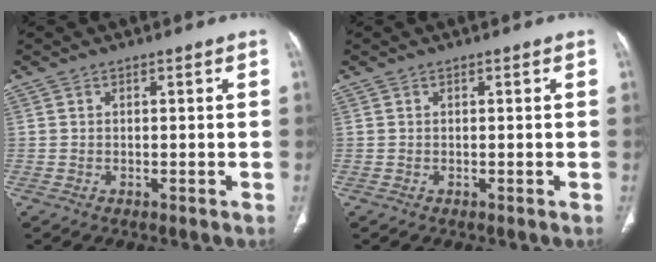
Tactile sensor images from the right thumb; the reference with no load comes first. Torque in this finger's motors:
{"motor_torque": [0.01, -0.01, 0.10, -0.10, 0.04]}